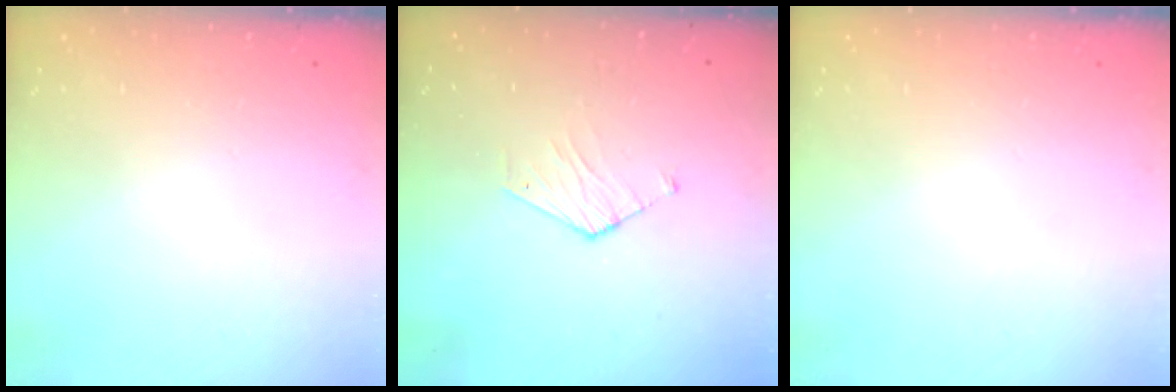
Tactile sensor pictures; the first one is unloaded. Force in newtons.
{"total": 3.5, "press": 3.5, "slide": 0.3}
{"total": 0.0}